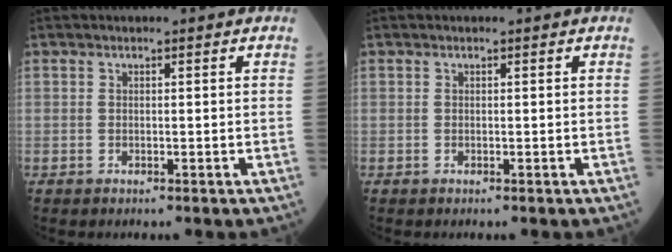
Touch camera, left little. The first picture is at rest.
{"total": 0.0}